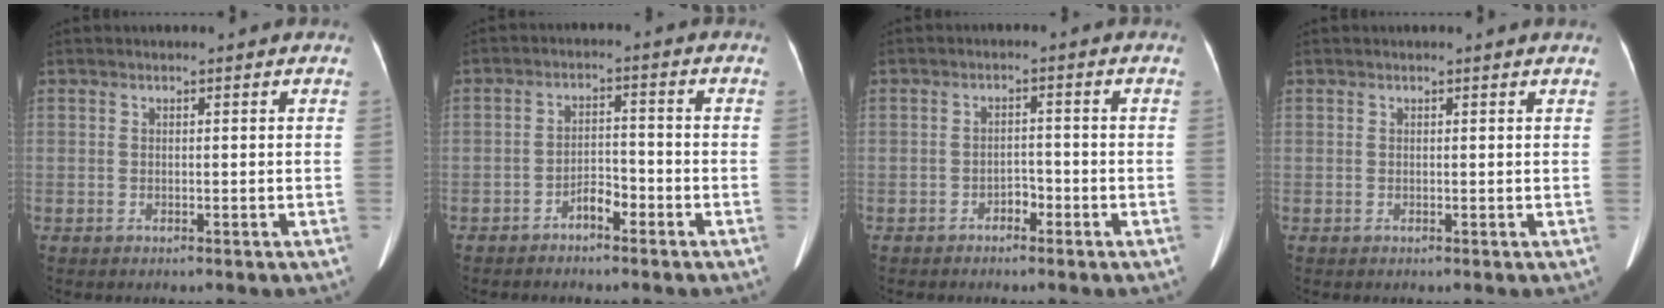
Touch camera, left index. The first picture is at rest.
{"total": 3.3, "force": [-2.4, 1.2, 1.9], "torque": [-0.035, 0.009, -0.043]}
{"total": 2.1, "force": [-1.4, 1.1, 1.0], "torque": [-0.012, 0.005, -0.023]}
{"total": 0.9, "force": [0.8, -0.1, 0.2], "torque": [-0.012, -0.002, 0.009]}